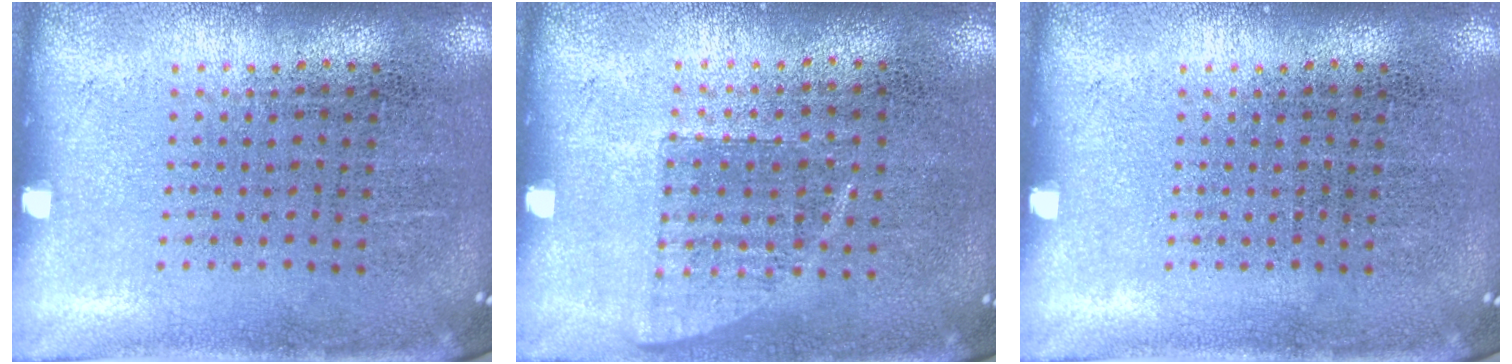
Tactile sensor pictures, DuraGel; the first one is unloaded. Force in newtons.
{"total": 0.7, "press": 0.7, "slide": 0.2}
{"total": 0.0}